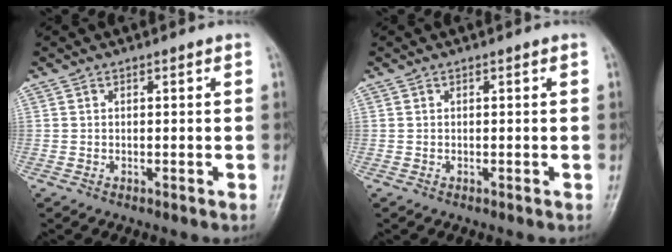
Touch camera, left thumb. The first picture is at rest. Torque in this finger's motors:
{"motor_torque": [0.00, 0.00, 0.03, -0.03, 0.00]}